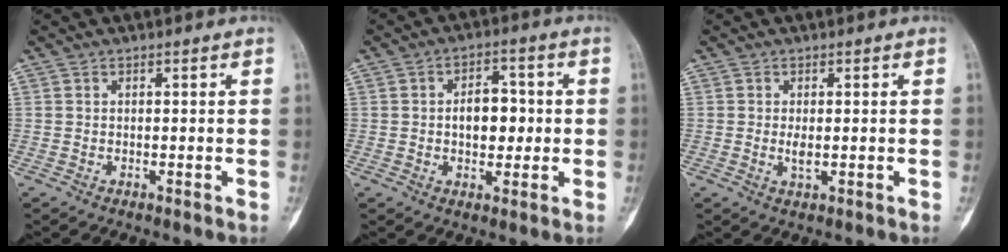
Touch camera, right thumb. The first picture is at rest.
{"total": 7.2, "force": [0.1, 4.6, 5.6], "torque": [-0.055, 0.012, -0.001]}
{"total": 1.8, "force": [0.0, 0.7, 1.7], "torque": [-0.031, -0.004, 0.001]}